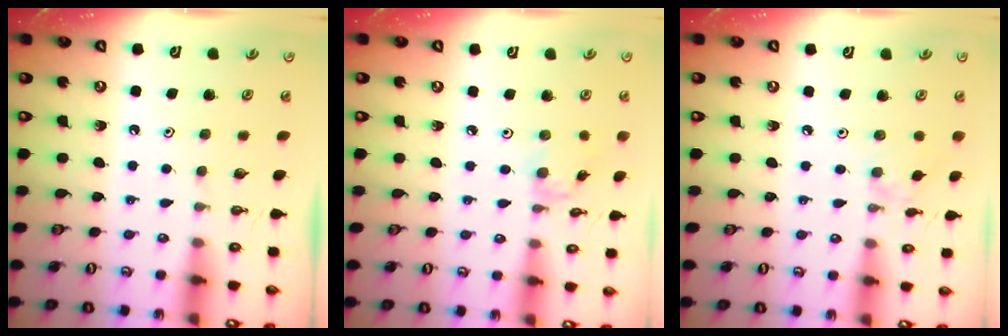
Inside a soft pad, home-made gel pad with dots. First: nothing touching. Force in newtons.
{"total": 1.3, "press": 1.2, "slide": 0.3}
{"total": 1.7, "press": 1.7, "slide": 0.4}